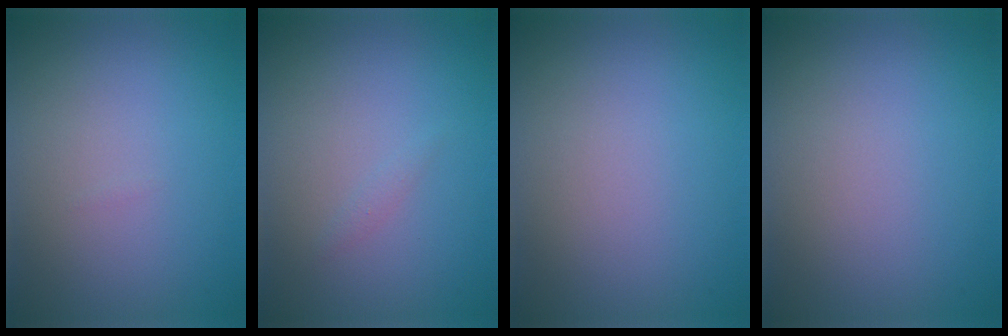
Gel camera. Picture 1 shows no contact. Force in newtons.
{"total": 0.5, "press": 0.5, "slide": 0.0}
{"total": 0.0}
{"total": 0.0}